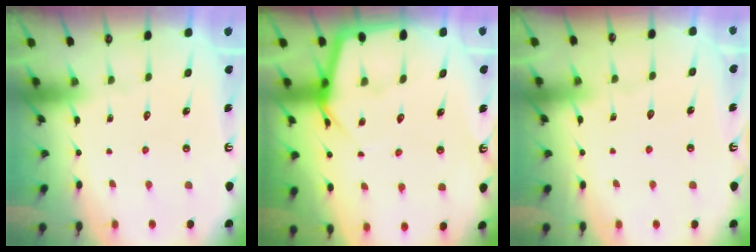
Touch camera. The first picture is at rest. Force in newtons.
{"total": 8.2, "press": 8.2, "slide": 0.5}
{"total": 4.5, "press": 4.5, "slide": 0.5}